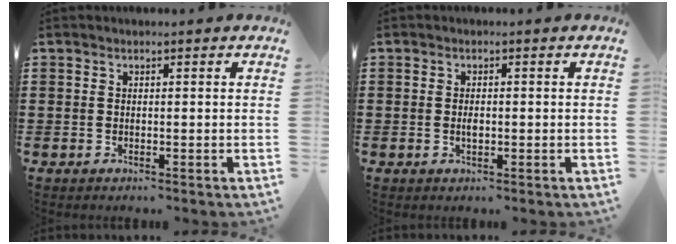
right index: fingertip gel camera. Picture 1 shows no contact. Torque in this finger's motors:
{"motor_torque": [0.19, 0.20, 0.15, 0.01]}